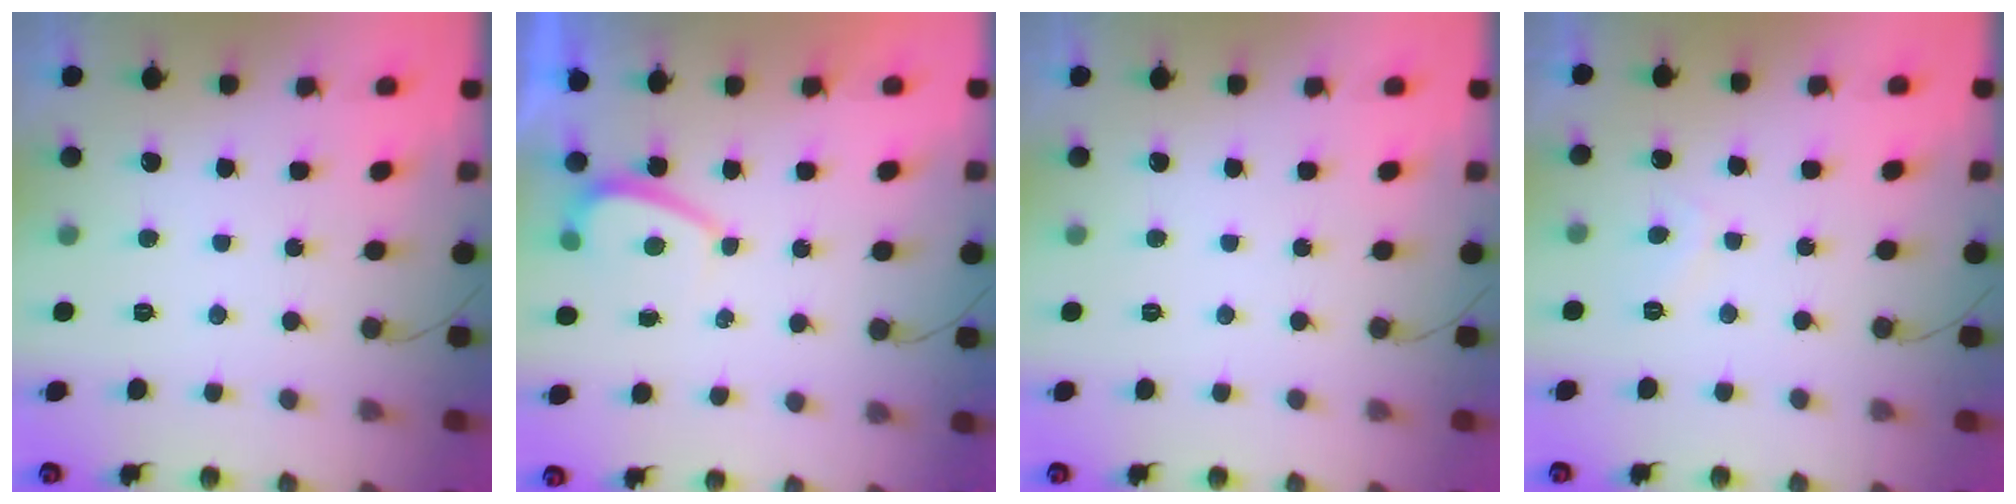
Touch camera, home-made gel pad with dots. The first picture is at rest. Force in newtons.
{"total": 0.9, "press": 0.7, "slide": 0.5}
{"total": 0.0}
{"total": 2.3, "press": 2.2, "slide": 0.7}